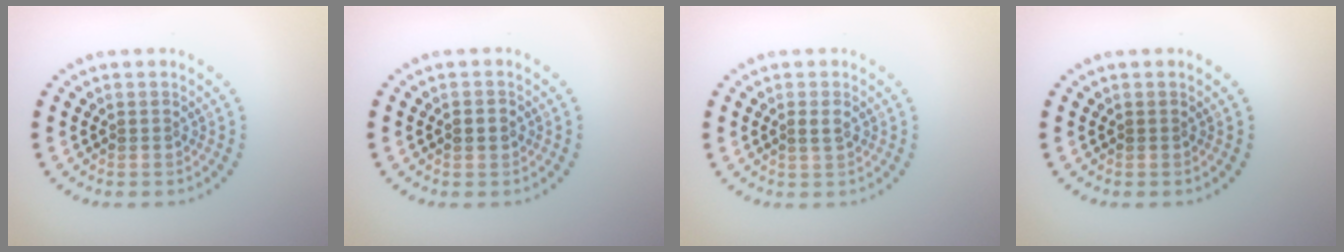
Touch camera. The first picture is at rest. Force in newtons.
{"total": 1.1, "press": 1.1, "slide": 0.1}
{"total": 1.0, "press": 1.0, "slide": 0.2}
{"total": 0.0}